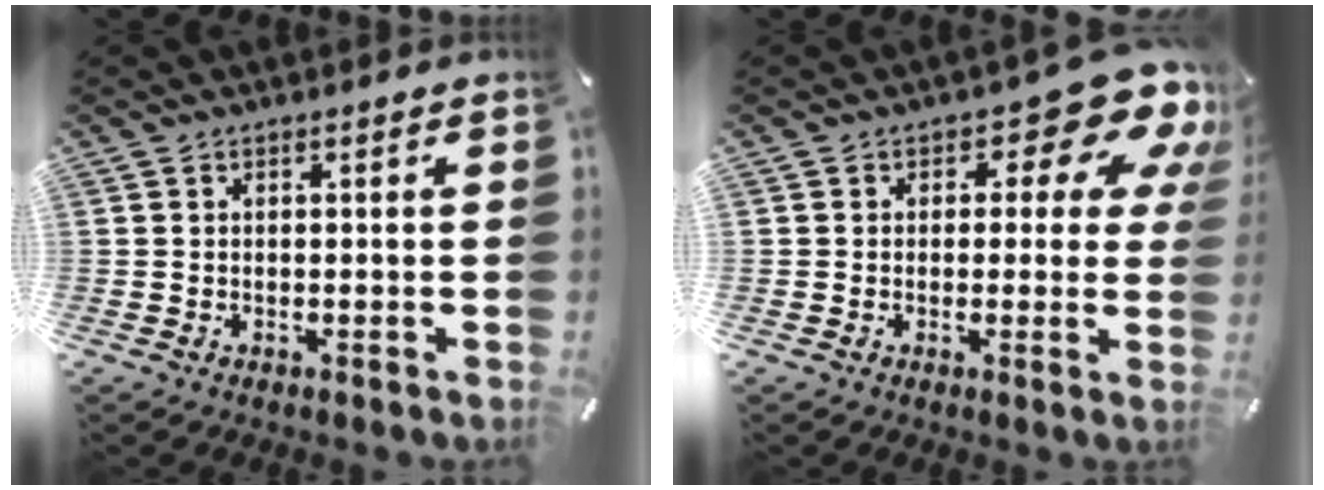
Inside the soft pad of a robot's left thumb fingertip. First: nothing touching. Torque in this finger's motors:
{"motor_torque": [0.98, 0.94, 0.82, 0.22, 0.05]}